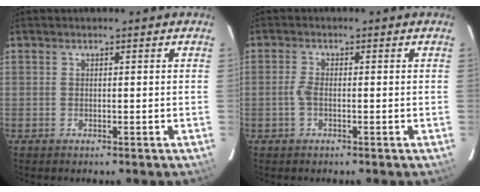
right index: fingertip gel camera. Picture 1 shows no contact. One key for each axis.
{"total": 2.1, "fx": -0.6, "fy": 0.9, "fz": 1.8, "tx": -0.044, "ty": 0.002, "tz": -0.013}